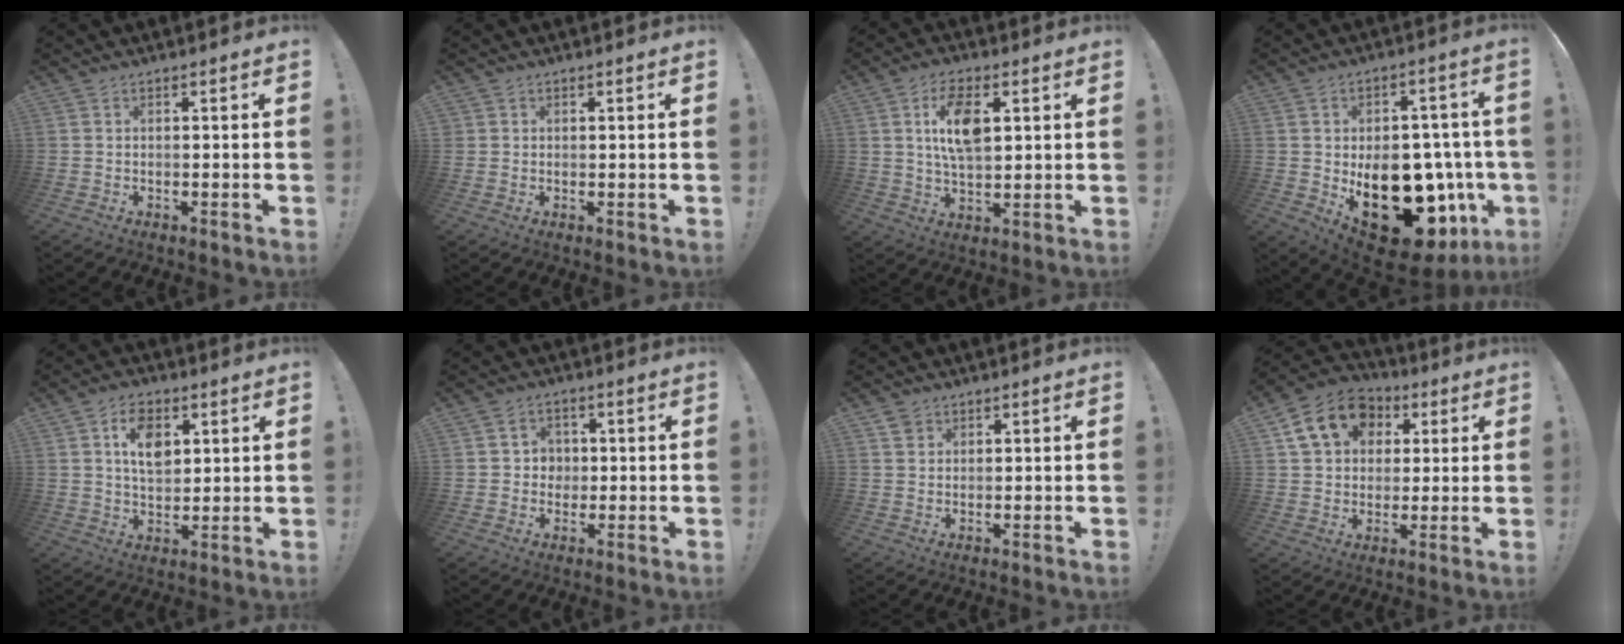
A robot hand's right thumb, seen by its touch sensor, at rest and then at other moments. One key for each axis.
{"total": 0.9, "fx": 0.5, "fy": 0.8, "fz": 0.2, "tx": -0.008, "ty": 0.003, "tz": 0.010}
{"total": 11.4, "fx": 3.1, "fy": 6.0, "fz": 9.1, "tx": -0.155, "ty": 0.004, "tz": 0.053}
{"total": 23.2, "fx": -5.7, "fy": 15.0, "fz": 16.8, "tx": -0.243, "ty": 0.026, "tz": -0.054}
{"total": 10.5, "fx": 3.7, "fy": 6.8, "fz": 7.0, "tx": -0.109, "ty": 0.003, "tz": 0.067}
{"total": 4.4, "fx": 0.5, "fy": 4.3, "fz": 0.7, "tx": -0.008, "ty": -0.004, "tz": 0.008}
{"total": 1.9, "fx": 1.4, "fy": 1.2, "fz": 0.3, "tx": 0.003, "ty": -0.008, "tz": 0.026}
{"total": 15.5, "fx": 5.8, "fy": 12.0, "fz": 7.8, "tx": -0.109, "ty": -0.012, "tz": 0.112}